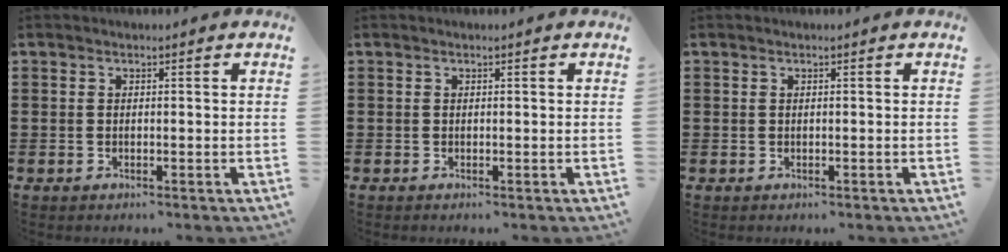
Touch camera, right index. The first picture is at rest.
{"total": 0.0}
{"total": 0.0}